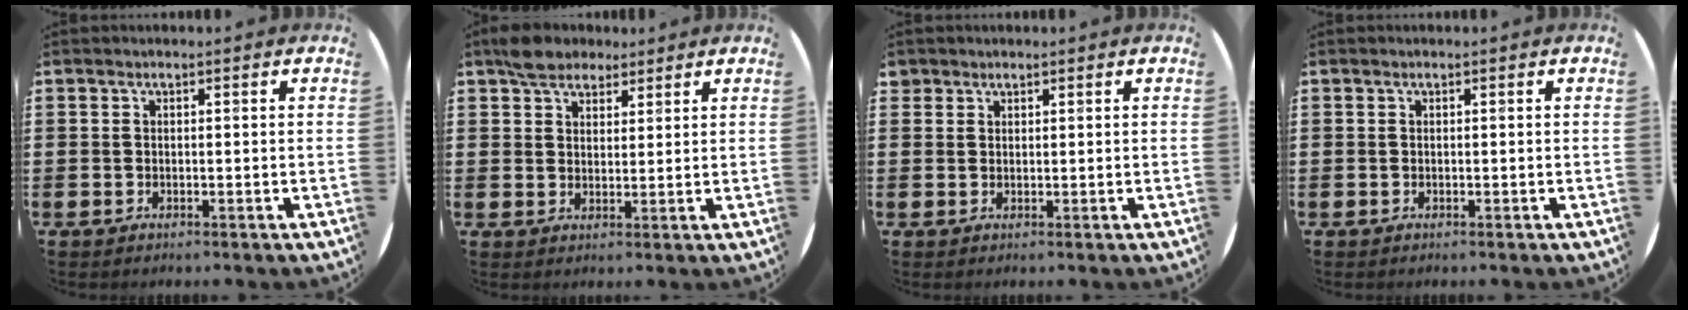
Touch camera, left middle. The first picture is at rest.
{"total": 4.2, "force": [3.5, 2.2, 0.8], "torque": [-0.018, 0.006, 0.065]}
{"total": 1.3, "force": [1.1, 0.6, -0.1], "torque": [0.000, 0.004, 0.022]}
{"total": 0.0}